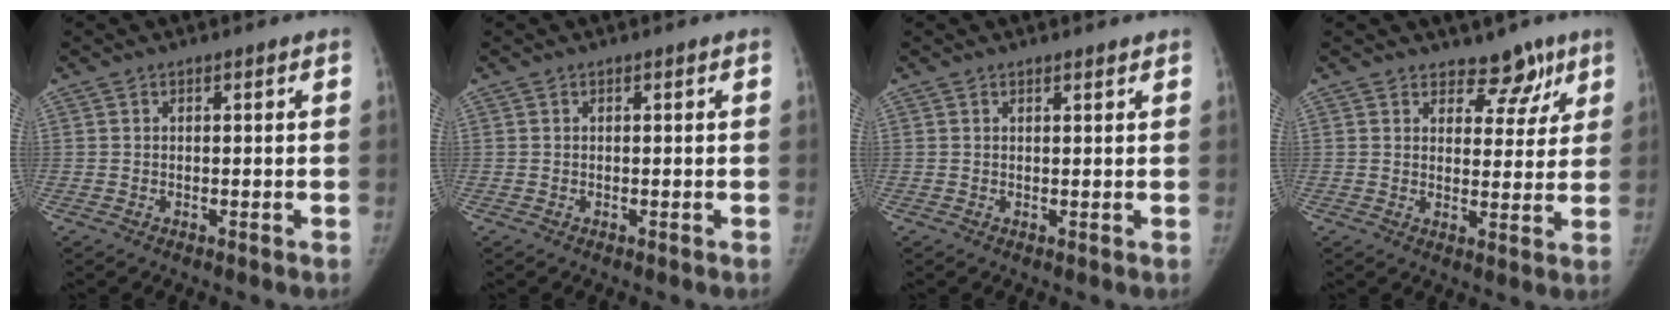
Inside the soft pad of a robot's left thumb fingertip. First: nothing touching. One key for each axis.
{"total": 0.0}
{"total": 1.2, "fx": 1.1, "fy": 0.2, "fz": 0.5, "tx": -0.003, "ty": -0.006, "tz": 0.018}
{"total": 6.6, "fx": 4.9, "fy": 3.9, "fz": 2.1, "tx": 0.016, "ty": -0.028, "tz": 0.070}